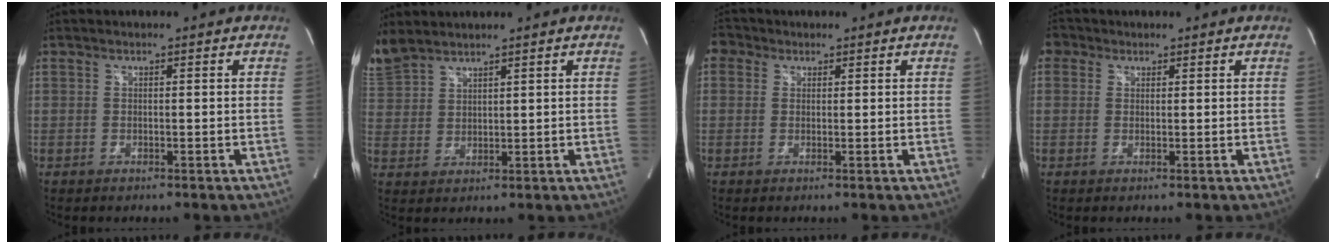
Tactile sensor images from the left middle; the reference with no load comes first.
{"total": 7.0, "force": [6.4, 2.1, 1.8], "torque": [-0.064, 0.016, 0.144]}
{"total": 2.9, "force": [1.3, 2.5, 0.7], "torque": [-0.012, 0.017, 0.021]}
{"total": 2.5, "force": [1.2, 2.2, 0.5], "torque": [-0.004, 0.013, 0.017]}